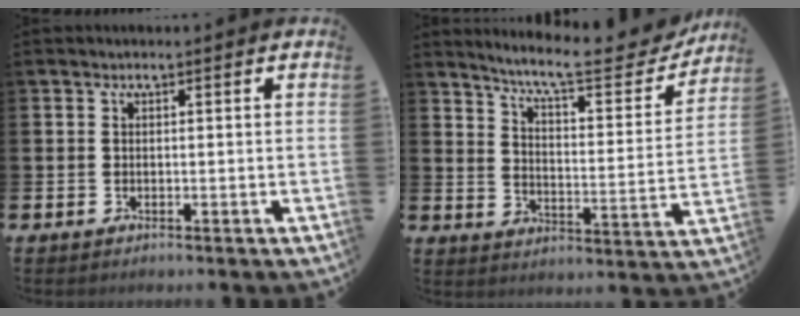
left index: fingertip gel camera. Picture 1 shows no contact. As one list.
[{"total": 8.5, "force": [7.7, 1.2, 3.5], "torque": [-0.087, -0.056, 0.127]}]